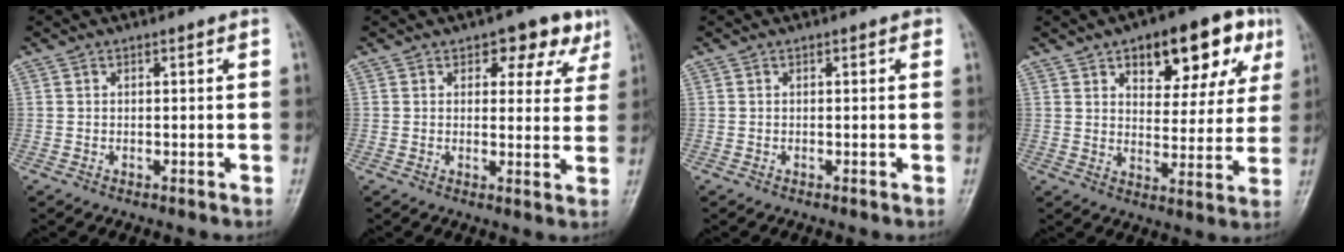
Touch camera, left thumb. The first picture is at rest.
{"total": 7.4, "force": [4.3, 4.4, 4.3], "torque": [-0.007, -0.014, 0.049]}
{"total": 0.6, "force": [0.3, 0.2, 0.4], "torque": [-0.005, 0.000, 0.000]}
{"total": 16.3, "force": [8.1, 7.8, 11.8], "torque": [-0.104, -0.014, 0.111]}